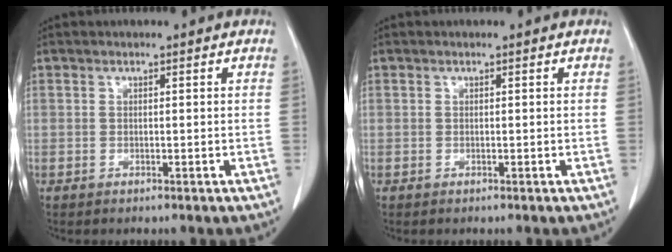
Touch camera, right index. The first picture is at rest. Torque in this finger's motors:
{"motor_torque": [0.00, 0.00, 0.00, 0.00]}